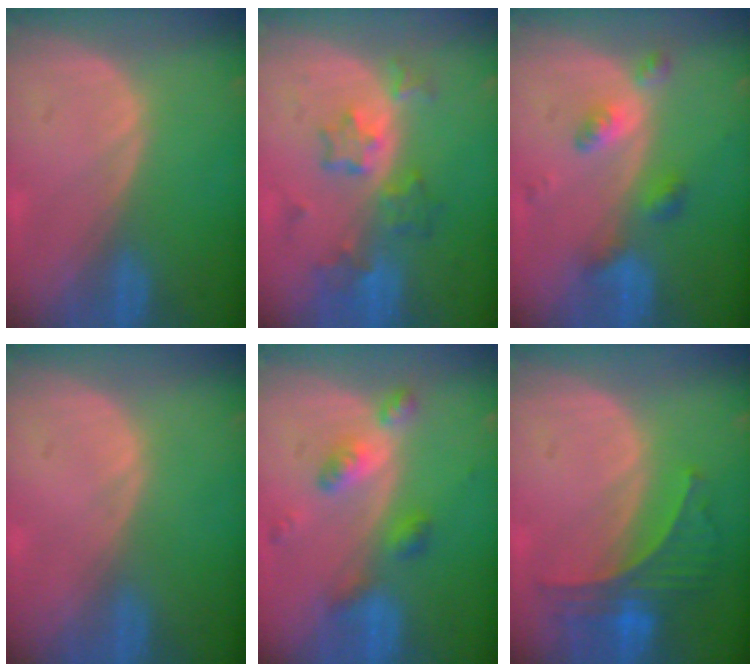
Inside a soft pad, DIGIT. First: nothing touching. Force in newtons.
{"total": 7.3, "press": 6.5, "slide": 3.5}
{"total": 5.4, "press": 4.6, "slide": 2.7}
{"total": 0.0}
{"total": 6.0, "press": 5.3, "slide": 2.9}
{"total": 6.5, "press": 6.2, "slide": 2.0}